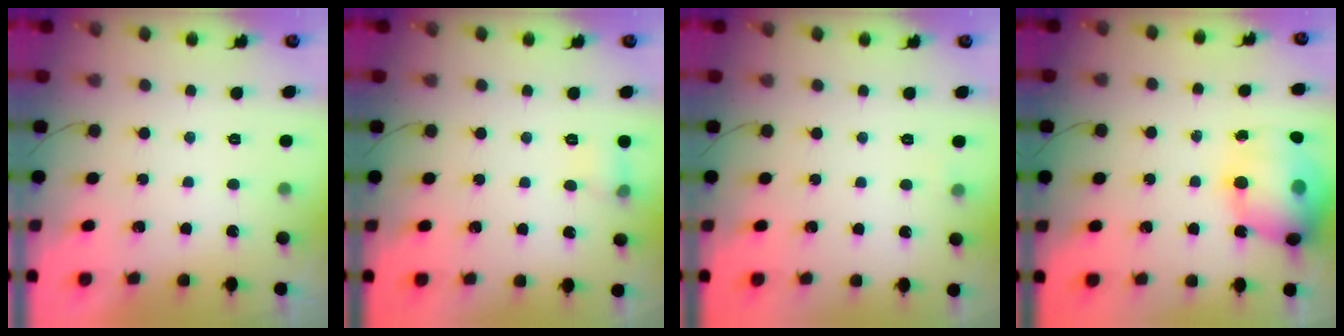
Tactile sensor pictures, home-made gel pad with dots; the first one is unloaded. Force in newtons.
{"total": 6.6, "press": 6.3, "slide": 2.0}
{"total": 3.4, "press": 2.5, "slide": 2.3}
{"total": 19.5, "press": 19.1, "slide": 3.8}